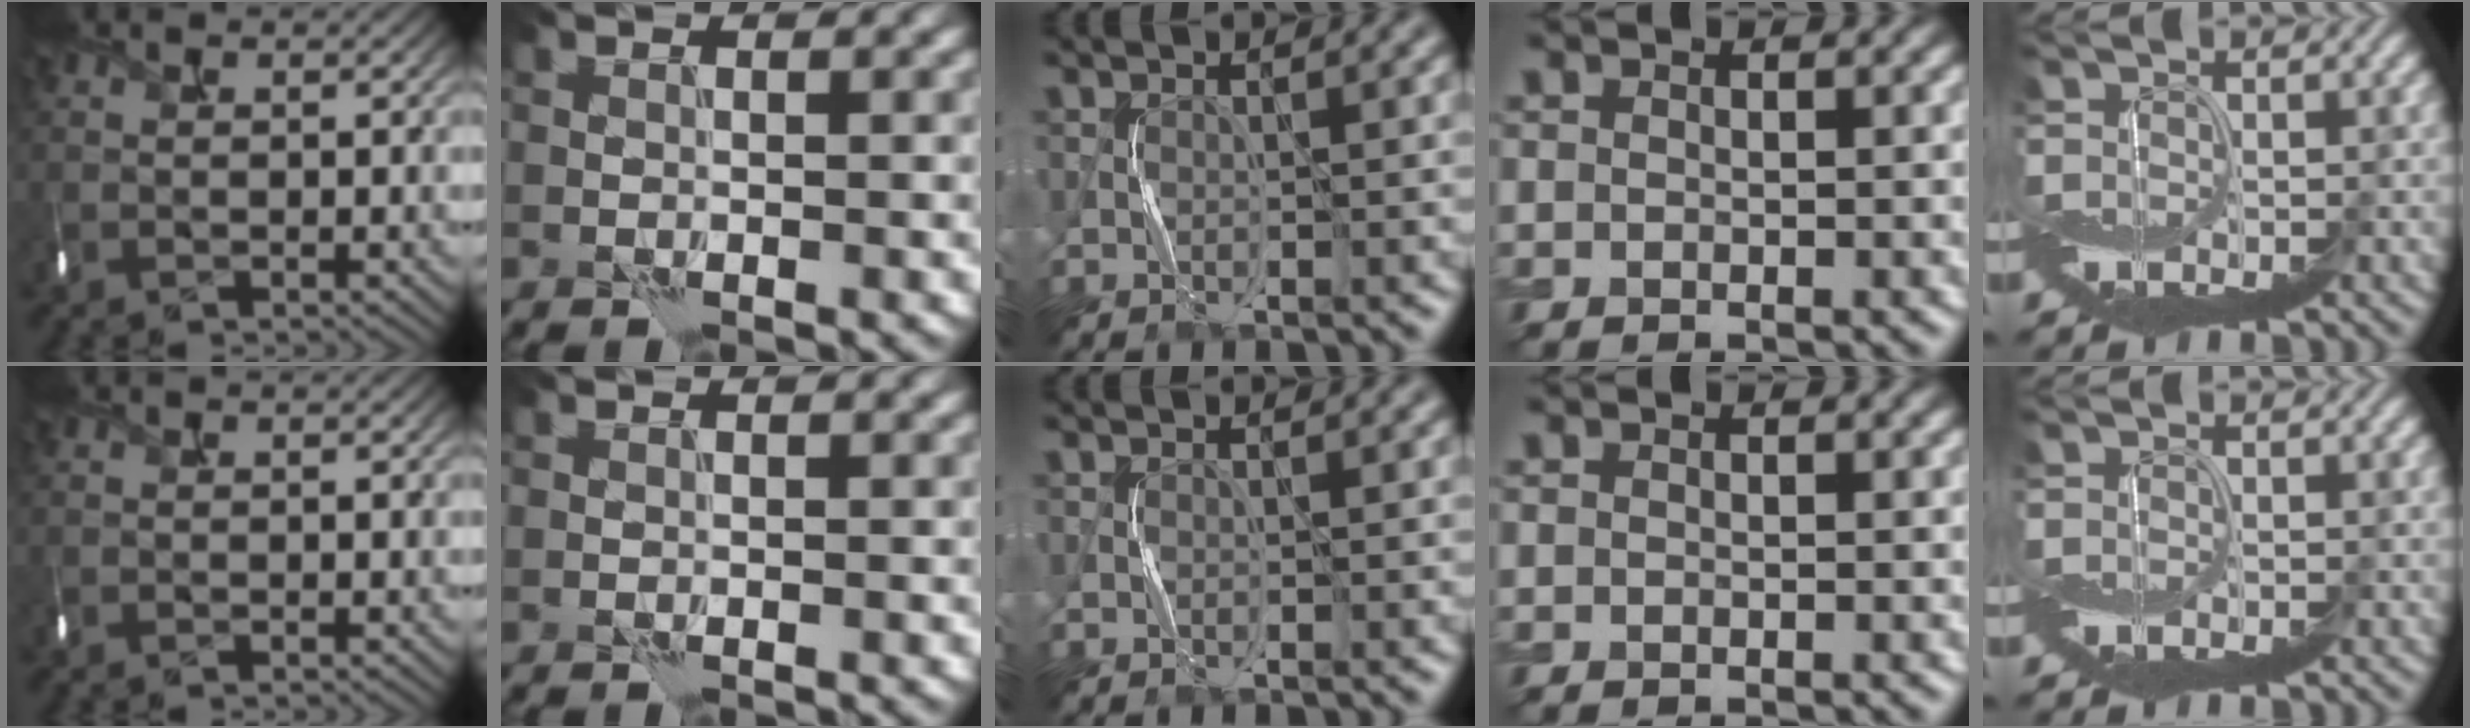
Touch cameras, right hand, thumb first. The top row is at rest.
{}